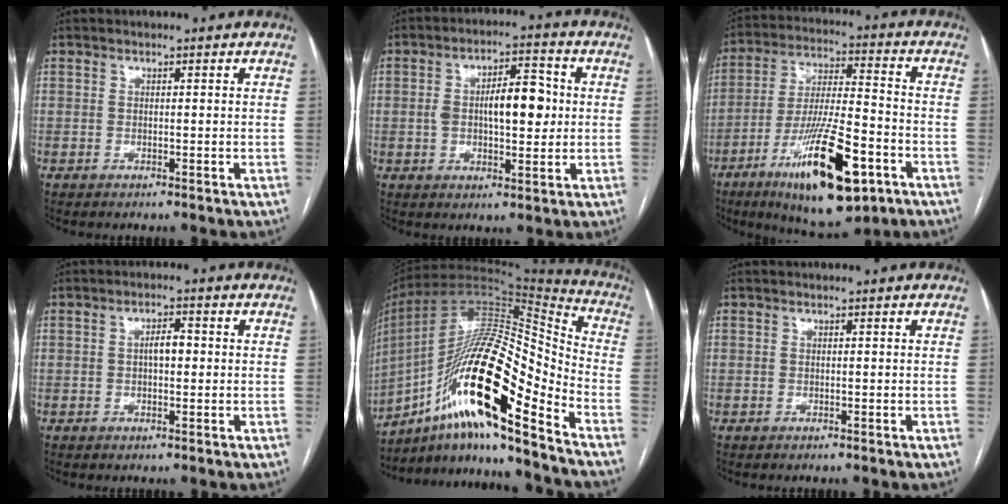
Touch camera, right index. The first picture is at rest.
{"total": 9.7, "force": [0.5, 3.6, 9.0], "torque": [-0.149, 0.019, 0.010]}
{"total": 19.4, "force": [-9.4, 4.2, 16.4], "torque": [-0.288, -0.022, -0.148]}
{"total": 2.8, "force": [0.1, 1.0, 2.6], "torque": [-0.042, 0.006, 0.000]}
{"total": 24.6, "force": [-12.9, 4.0, 20.6], "torque": [-0.381, 0.003, -0.226]}
{"total": 0.0}